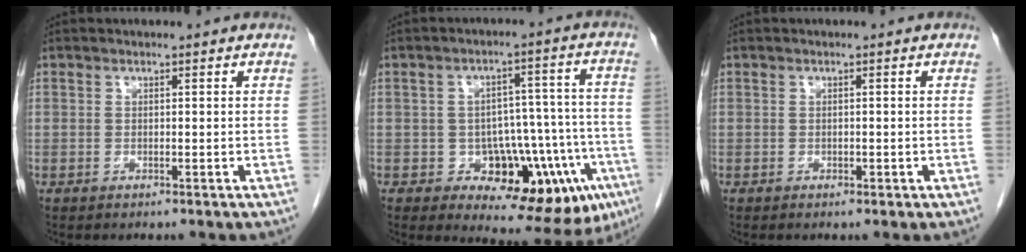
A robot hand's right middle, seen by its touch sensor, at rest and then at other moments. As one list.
[{"total": 14.2, "force": [-6.0, 6.2, 11.3], "torque": [-0.124, 0.026, -0.068]}, {"total": 0.7, "force": [-0.3, 0.3, 0.5], "torque": [-0.010, -0.001, -0.002]}]